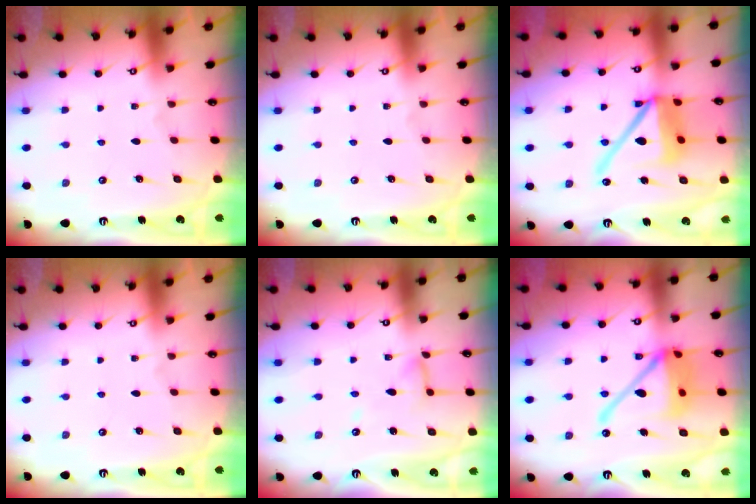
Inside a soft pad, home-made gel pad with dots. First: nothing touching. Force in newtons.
{"total": 0.0}
{"total": 14.9, "press": 14.8, "slide": 2.1}
{"total": 0.0}
{"total": 7.0, "press": 7.0, "slide": 0.5}
{"total": 17.8, "press": 17.7, "slide": 2.4}